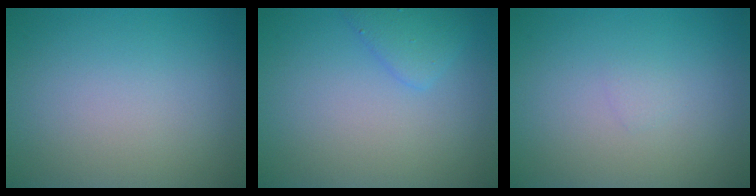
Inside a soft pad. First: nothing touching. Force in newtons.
{"total": 2.0, "press": 2.0, "slide": 0.0}
{"total": 0.5, "press": 0.5, "slide": 0.0}